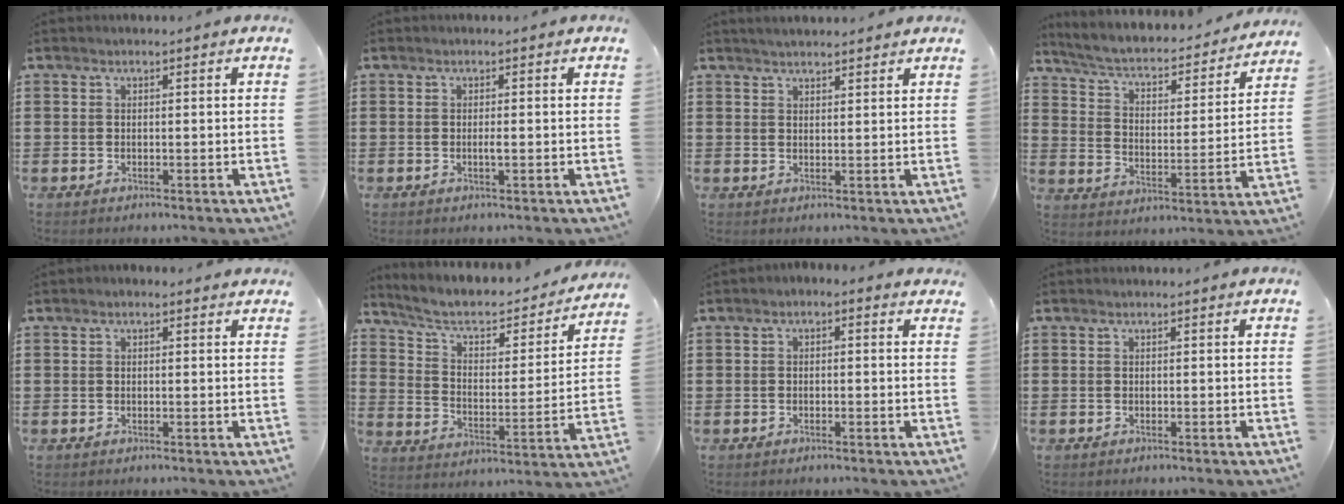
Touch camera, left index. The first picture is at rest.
{"total": 1.1, "force": [-0.1, 0.1, 1.1], "torque": [-0.020, -0.004, -0.001]}
{"total": 2.0, "force": [1.9, 0.3, 0.2], "torque": [-0.008, 0.002, 0.038]}
{"total": 3.7, "force": [3.1, 0.8, 1.9], "torque": [-0.053, -0.029, 0.043]}
{"total": 0.8, "force": [0.3, 0.5, 0.5], "torque": [-0.010, 0.007, 0.004]}
{"total": 5.9, "force": [4.4, 2.4, 3.1], "torque": [-0.081, -0.027, 0.071]}
{"total": 1.0, "force": [-0.7, 0.5, 0.5], "torque": [-0.010, 0.001, -0.015]}
{"total": 0.0}